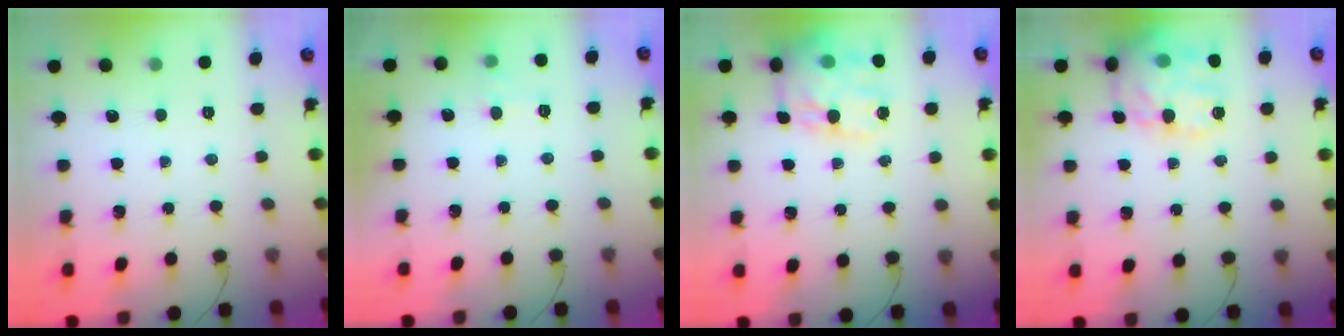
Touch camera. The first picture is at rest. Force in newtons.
{"total": 6.3, "press": 5.9, "slide": 2.0}
{"total": 15.6, "press": 15.4, "slide": 2.7}
{"total": 16.6, "press": 16.5, "slide": 2.1}